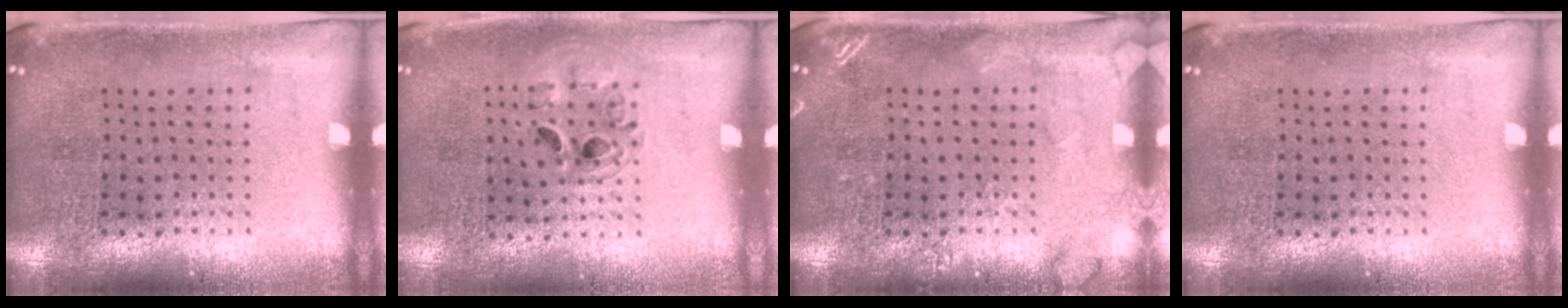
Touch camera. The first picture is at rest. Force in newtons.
{"total": 1.0, "press": 1.0, "slide": 0.1}
{"total": 1.8, "press": 1.8, "slide": 0.3}
{"total": 0.0}